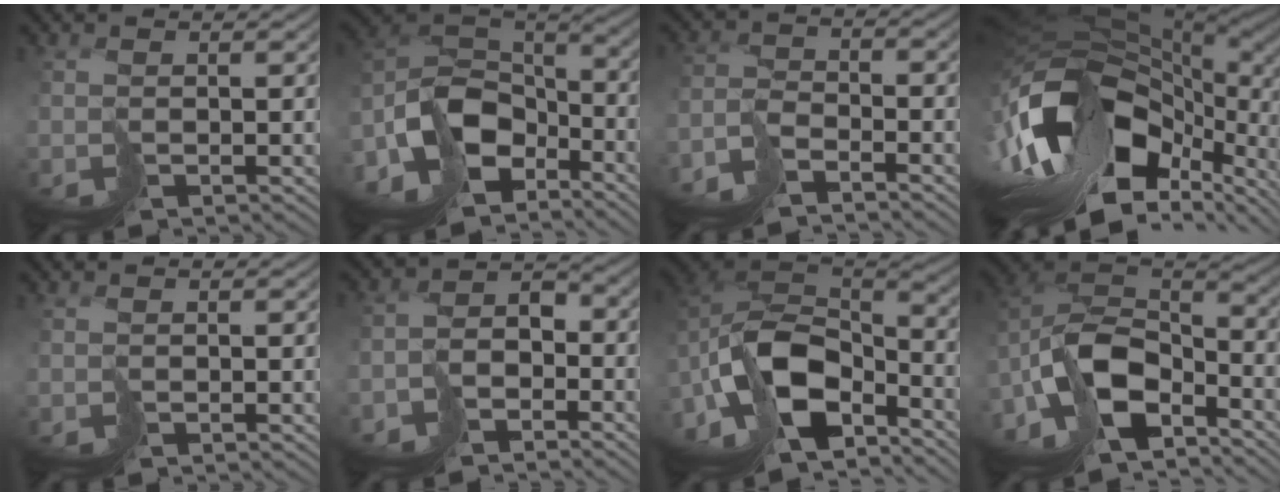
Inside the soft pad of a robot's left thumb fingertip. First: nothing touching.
{"total": 14.2, "force": [-6.4, 8.8, 9.2], "torque": [-0.223, -0.027, -0.121]}
{"total": 5.5, "force": [-5.1, 1.0, 1.7], "torque": [-0.026, 0.005, -0.112]}
{"total": 17.7, "force": [-5.6, 8.2, 14.6], "torque": [-0.285, -0.019, -0.068]}
{"total": 0.0}
{"total": 6.2, "force": [-5.0, 3.2, 2.0], "torque": [-0.024, -0.002, -0.098]}
{"total": 15.7, "force": [-7.9, 8.5, 10.6], "torque": [-0.260, -0.017, -0.141]}
{"total": 14.1, "force": [-8.2, 7.4, 8.8], "torque": [-0.211, -0.010, -0.156]}